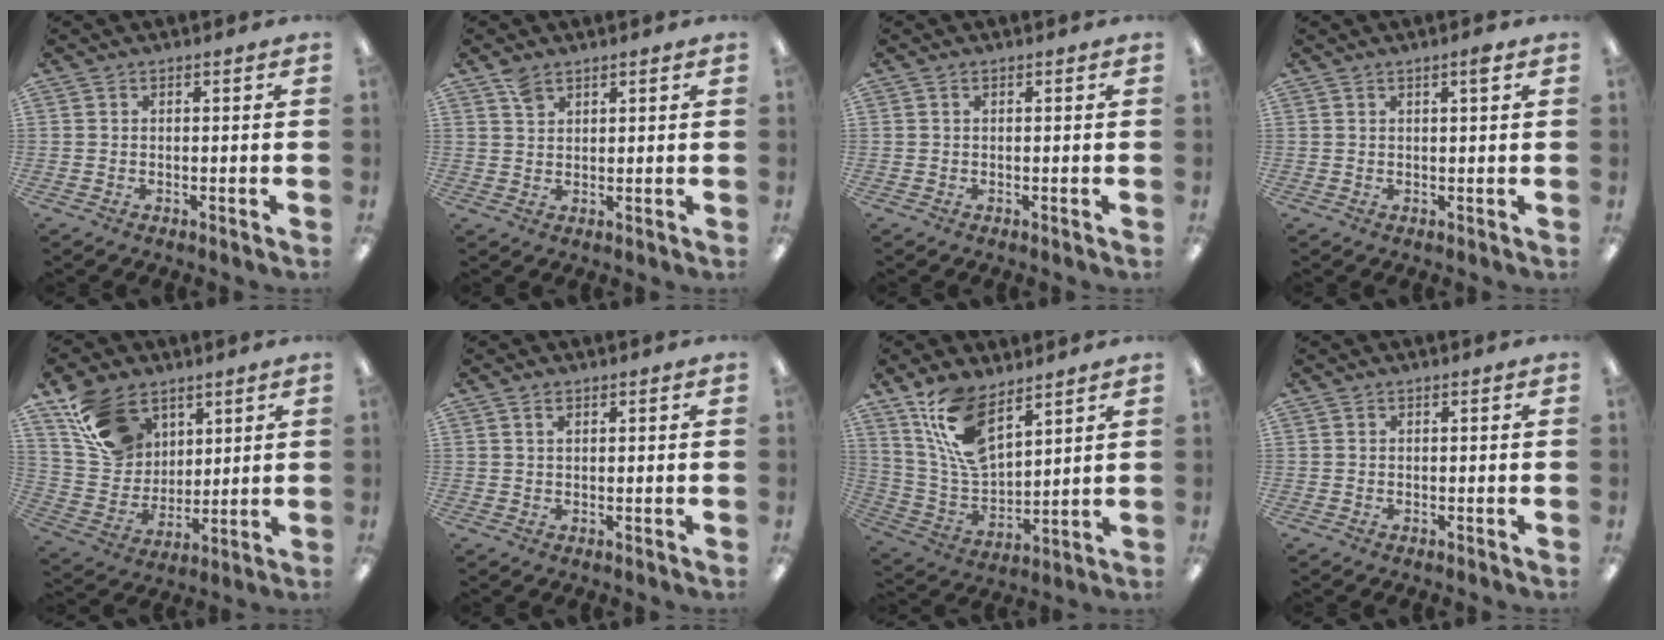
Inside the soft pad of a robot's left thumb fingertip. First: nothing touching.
{"total": 3.0, "force": [2.3, 1.5, 1.2], "torque": [-0.022, -0.006, 0.043]}
{"total": 0.0}
{"total": 2.2, "force": [1.3, 0.2, 1.8], "torque": [-0.030, 0.000, 0.019]}
{"total": 15.5, "force": [9.2, 10.7, 6.5], "torque": [-0.128, -0.032, 0.183]}
{"total": 1.5, "force": [0.8, 0.7, 1.0], "torque": [-0.022, 0.002, 0.014]}
{"total": 14.8, "force": [9.4, 6.7, 9.3], "torque": [-0.206, -0.037, 0.174]}
{"total": 0.0}